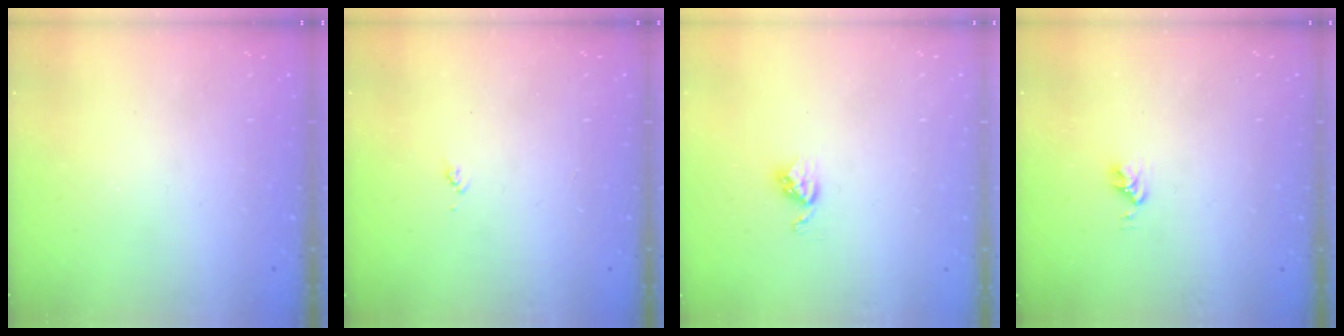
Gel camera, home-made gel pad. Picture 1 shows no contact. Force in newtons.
{"total": 4.0, "press": 3.9, "slide": 0.5}
{"total": 3.6, "press": 3.6, "slide": 0.4}
{"total": 2.8, "press": 2.8, "slide": 0.4}